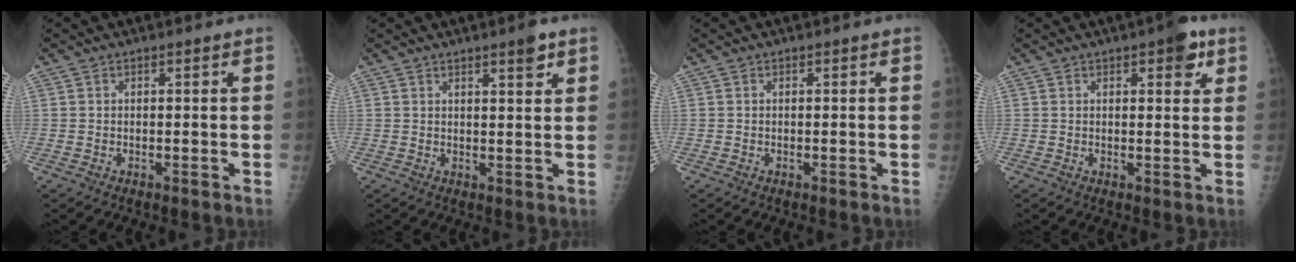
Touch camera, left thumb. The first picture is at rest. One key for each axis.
{"total": 3.6, "fx": 2.3, "fy": 0.7, "fz": 2.6, "tx": -0.032, "ty": -0.014, "tz": 0.032}
{"total": 0.0}
{"total": 4.8, "fx": 2.5, "fy": 1.9, "fz": 3.7, "tx": -0.032, "ty": -0.007, "tz": 0.025}